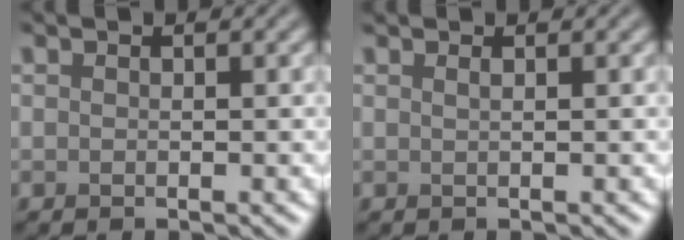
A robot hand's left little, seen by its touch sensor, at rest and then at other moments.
{"total": 0.9, "force": [0.5, 0.3, 0.6], "torque": [-0.006, 0.001, 0.004]}